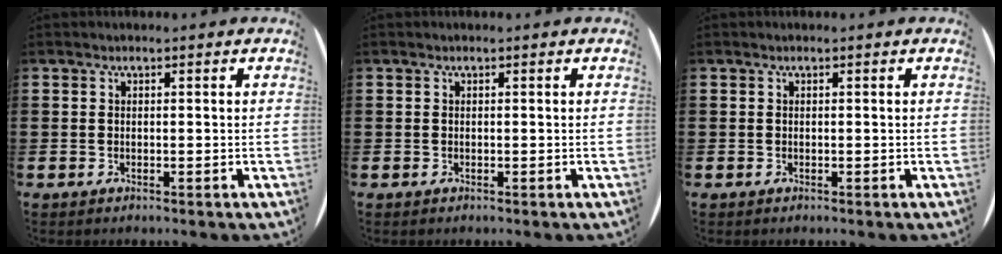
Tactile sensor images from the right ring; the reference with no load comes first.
{"total": 0.0}
{"total": 0.0}